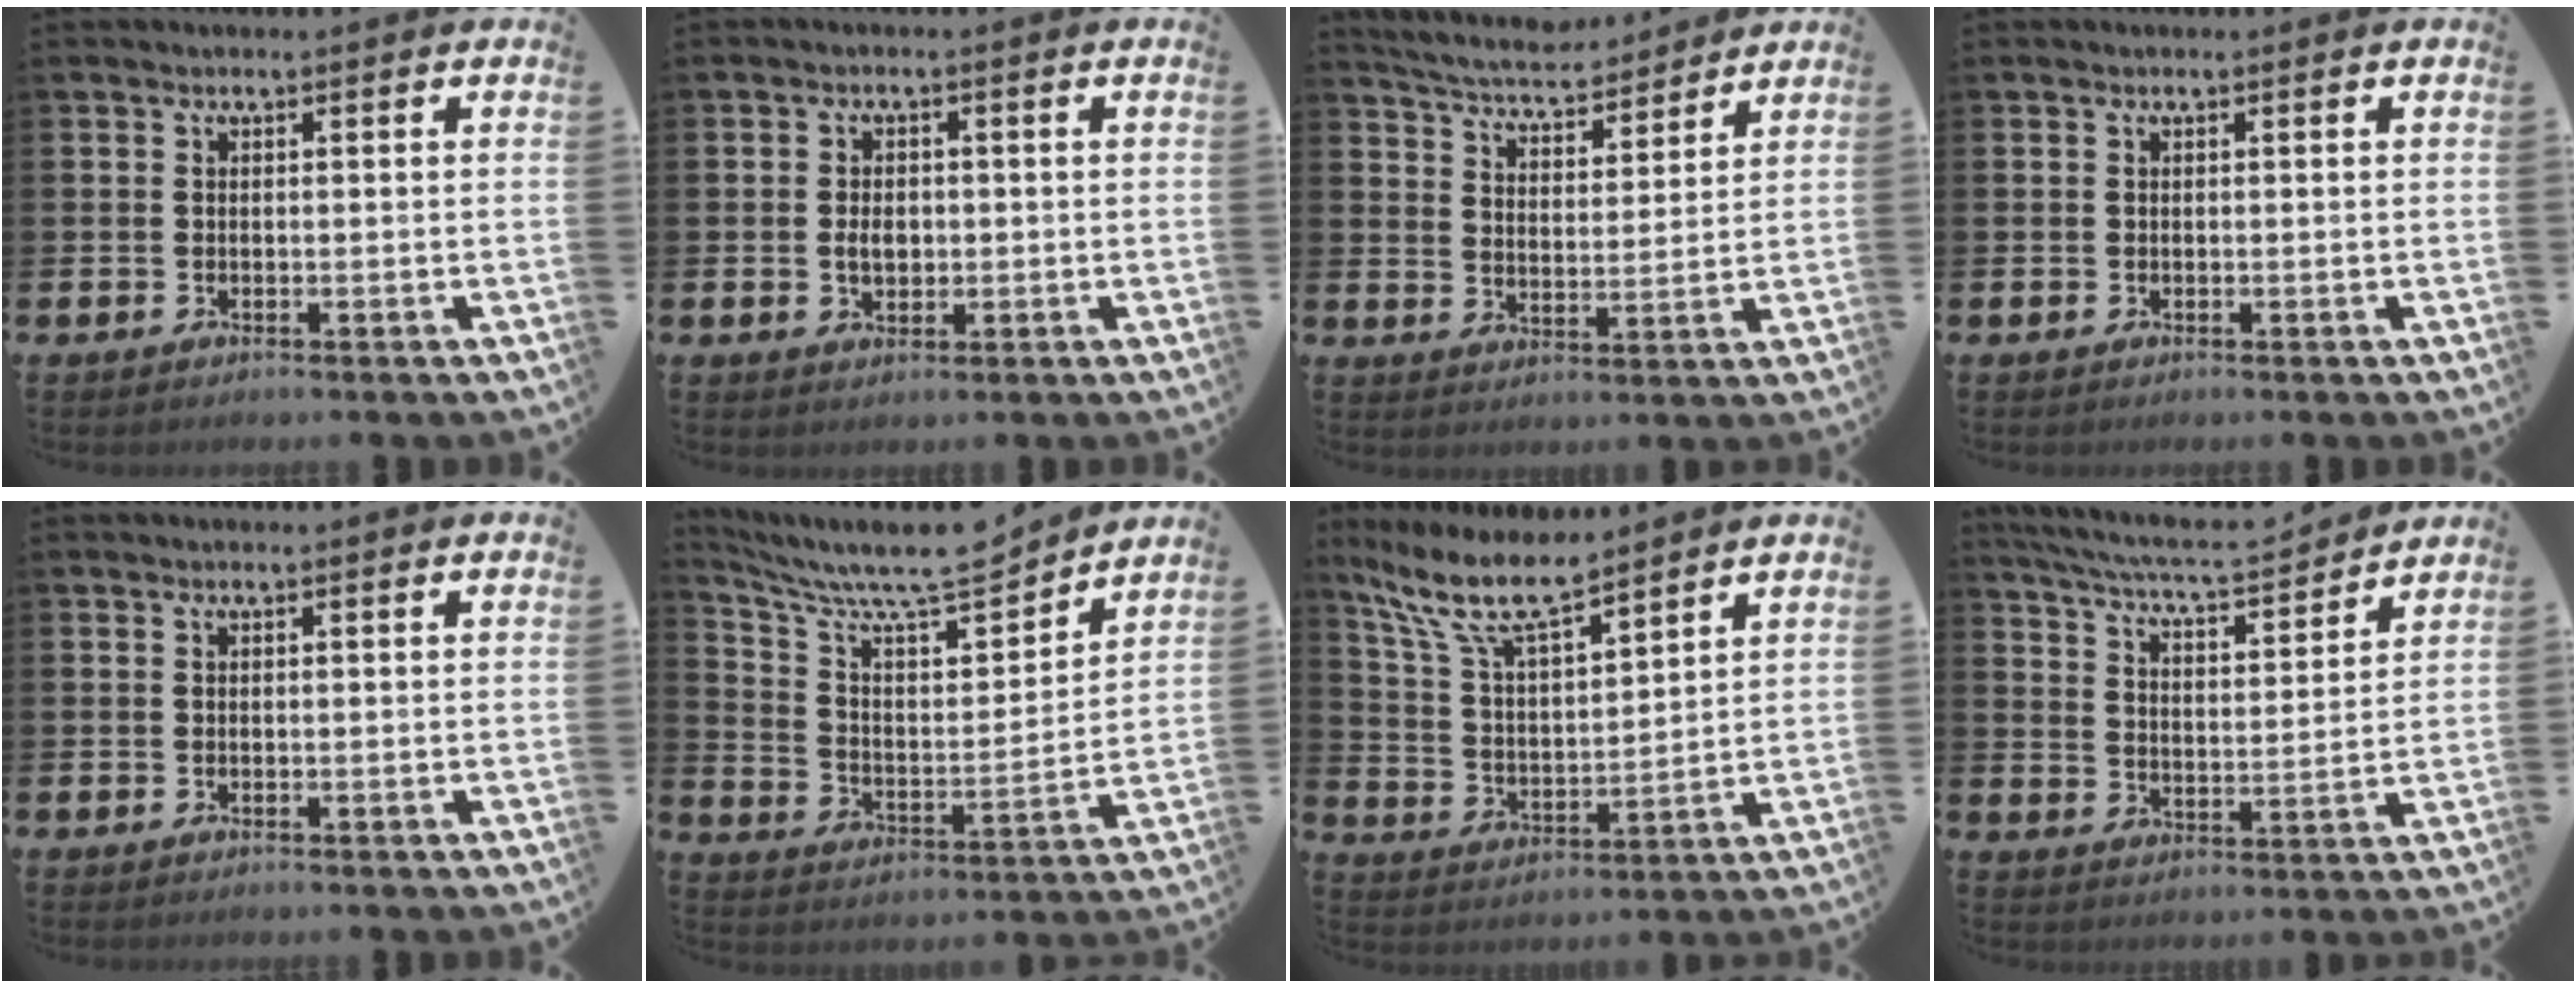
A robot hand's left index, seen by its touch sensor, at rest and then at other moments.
{"total": 2.8, "force": [0.0, 1.9, 2.0], "torque": [-0.019, -0.001, -0.006]}
{"total": 5.4, "force": [5.3, 1.0, 0.8], "torque": [-0.042, -0.034, 0.091]}
{"total": 0.0}
{"total": 0.0}
{"total": 10.6, "force": [9.6, 1.9, 4.1], "torque": [-0.114, -0.072, 0.165]}
{"total": 10.1, "force": [8.5, 2.3, 5.0], "torque": [-0.130, -0.034, 0.152]}
{"total": 6.5, "force": [6.2, 0.6, 1.8], "torque": [-0.064, -0.047, 0.105]}